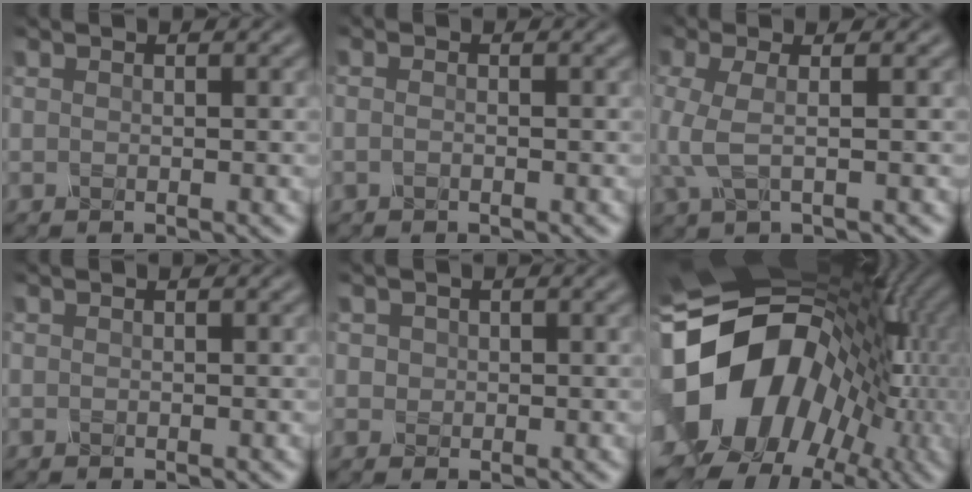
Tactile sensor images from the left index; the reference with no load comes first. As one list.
[{"total": 0.8, "force": [-0.4, 0.4, 0.6], "torque": [-0.018, -0.003, -0.016]}, {"total": 3.3, "force": [-0.4, 1.1, 3.1], "torque": [-0.083, 0.000, -0.012]}, {"total": 0.0}, {"total": 1.0, "force": [0.0, 1.0, 0.2], "torque": [-0.002, -0.002, 0.001]}, {"total": 18.3, "force": [-2.6, 14.5, 10.9], "torque": [-0.184, -0.010, -0.044]}]